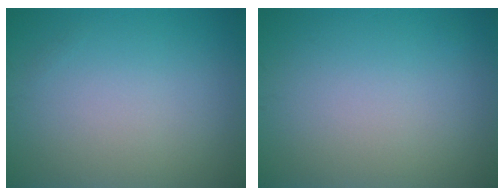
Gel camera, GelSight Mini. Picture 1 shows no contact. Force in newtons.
{"total": 0.0}